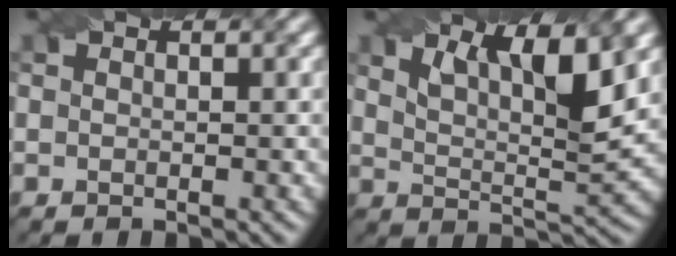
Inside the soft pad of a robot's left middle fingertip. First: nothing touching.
{"total": 6.5, "force": [3.7, 1.7, 5.1], "torque": [-0.090, -0.003, 0.064]}